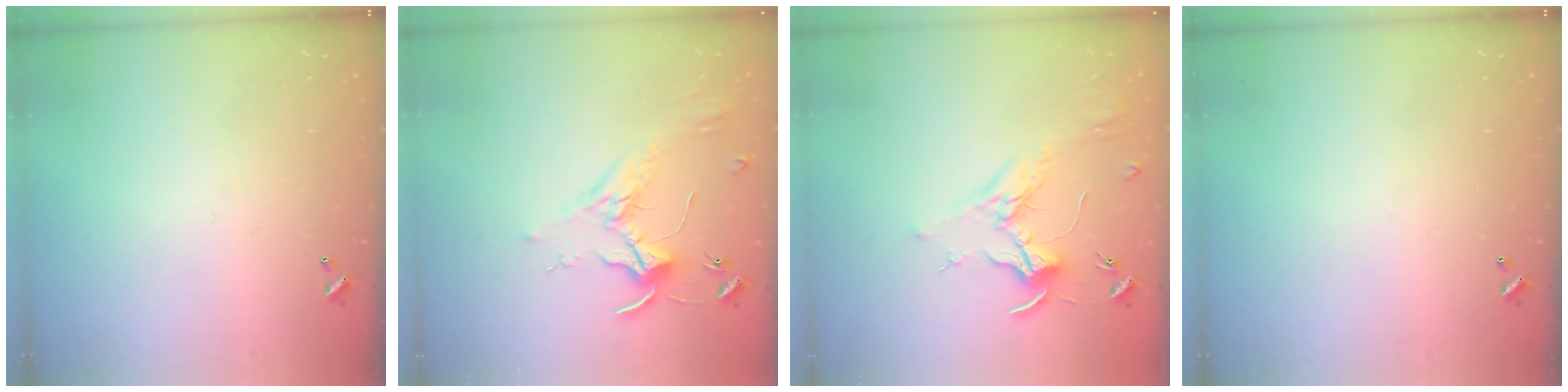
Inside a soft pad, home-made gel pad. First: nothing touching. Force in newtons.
{"total": 1.6, "press": 1.6, "slide": 0.4}
{"total": 1.8, "press": 1.6, "slide": 0.8}
{"total": 0.0}